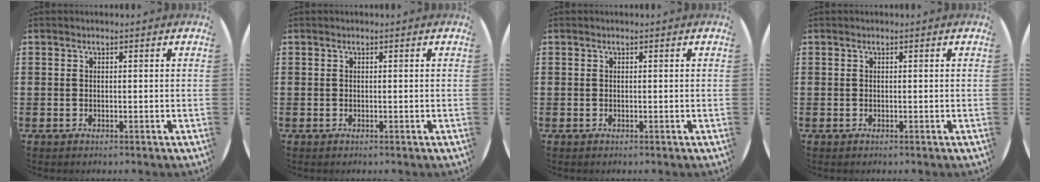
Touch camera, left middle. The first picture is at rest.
{"total": 0.0}
{"total": 0.0}
{"total": 0.0}